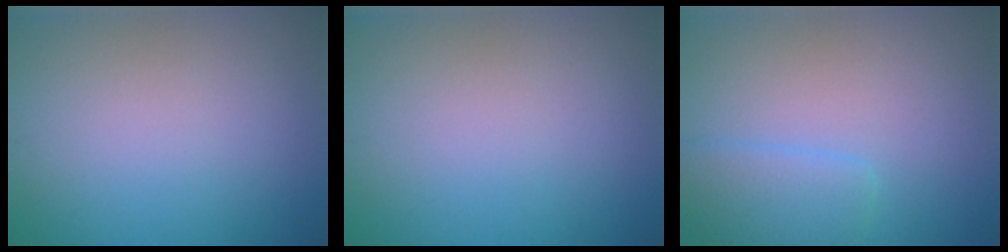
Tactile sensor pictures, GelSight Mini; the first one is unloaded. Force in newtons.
{"total": 0.0}
{"total": 2.7, "press": 2.7, "slide": 0.0}